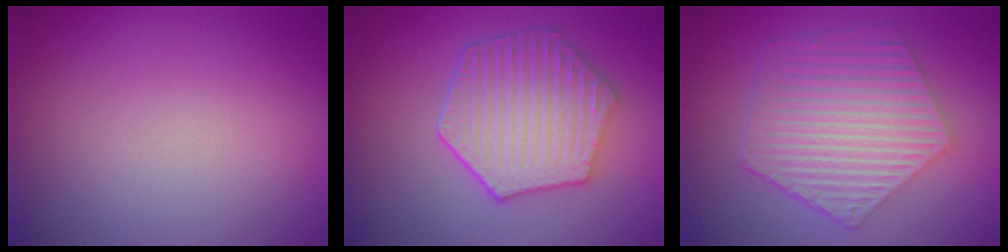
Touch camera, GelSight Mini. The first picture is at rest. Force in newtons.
{"total": 6.4, "press": 5.0, "slide": 4.0}
{"total": 6.7, "press": 4.9, "slide": 4.6}